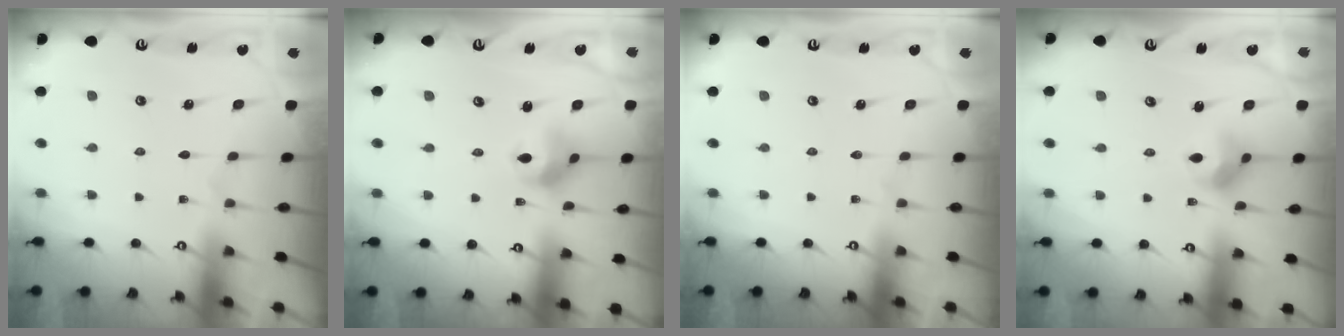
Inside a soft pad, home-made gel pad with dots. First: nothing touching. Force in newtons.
{"total": 6.9, "press": 6.9, "slide": 0.5}
{"total": 0.0}
{"total": 6.9, "press": 6.9, "slide": 0.7}